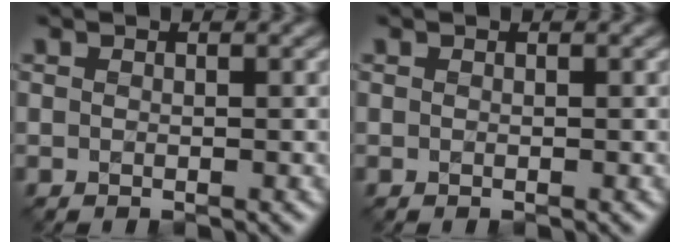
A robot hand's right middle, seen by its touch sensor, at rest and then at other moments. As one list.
[{"total": 0.0}]